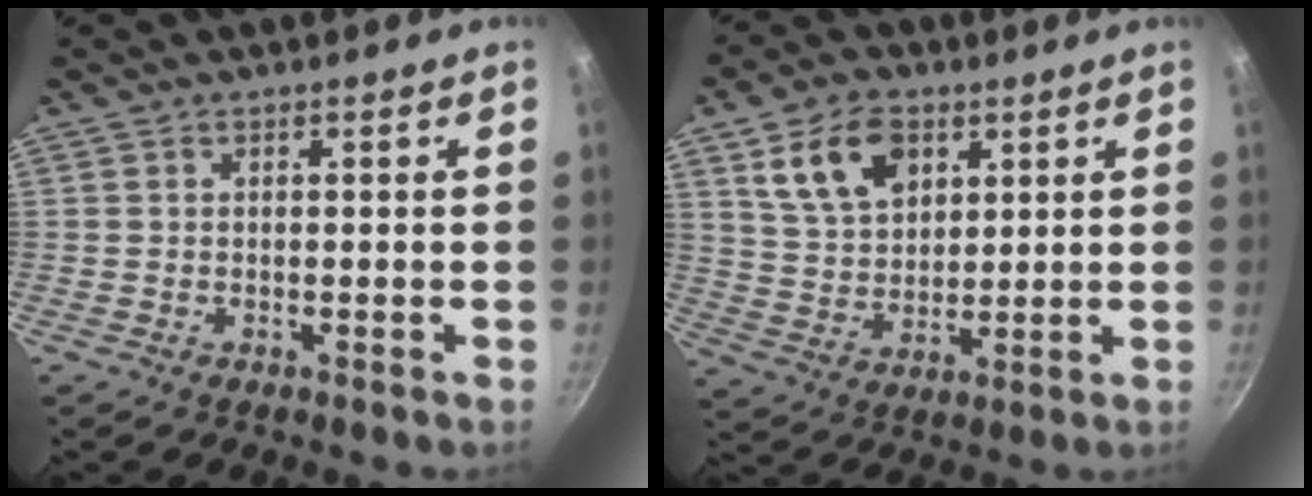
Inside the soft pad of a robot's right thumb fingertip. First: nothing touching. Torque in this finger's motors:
{"motor_torque": [-0.48, 0.67, 0.01, 0.14, 0.06]}